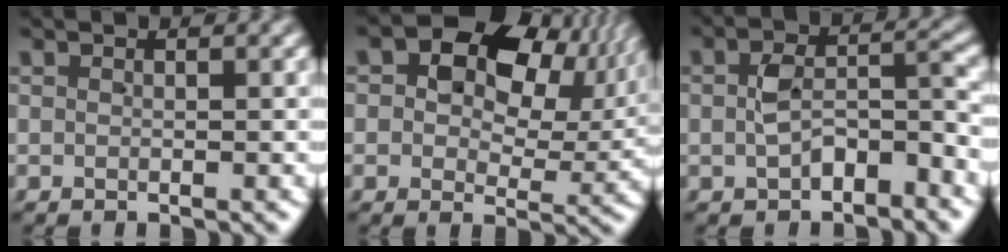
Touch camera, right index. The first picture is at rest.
{"total": 9.2, "force": [3.0, 6.0, 6.3], "torque": [-0.082, 0.004, 0.037]}
{"total": 3.8, "force": [-2.1, 2.3, 2.2], "torque": [-0.027, -0.004, -0.031]}